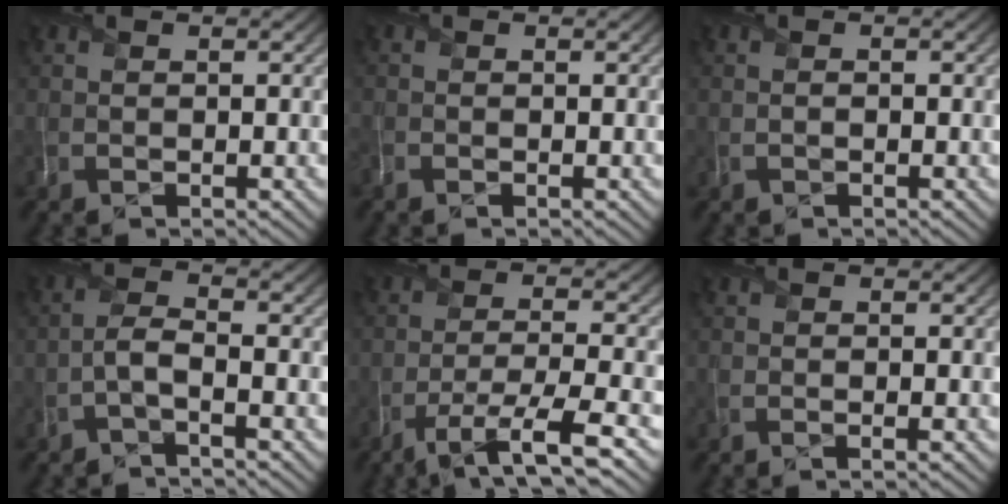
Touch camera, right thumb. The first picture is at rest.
{"total": 0.7, "force": [-0.7, 0.2, 0.3], "torque": [-0.009, -0.006, -0.019]}
{"total": 0.0}
{"total": 2.4, "force": [-1.2, 0.4, 2.0], "torque": [-0.042, 0.010, -0.037]}
{"total": 7.1, "force": [-4.0, 1.4, 5.7], "torque": [-0.104, 0.000, -0.072]}
{"total": 0.7, "force": [-0.1, -0.1, 0.6], "torque": [-0.007, 0.000, -0.005]}